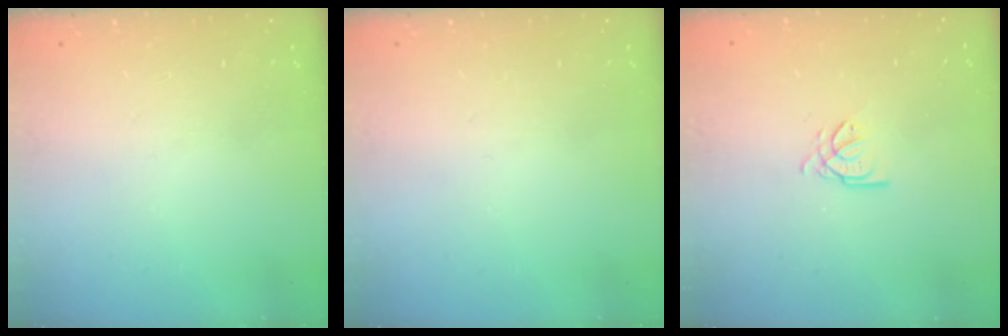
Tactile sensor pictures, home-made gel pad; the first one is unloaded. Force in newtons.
{"total": 0.0}
{"total": 3.1, "press": 3.1, "slide": 0.1}